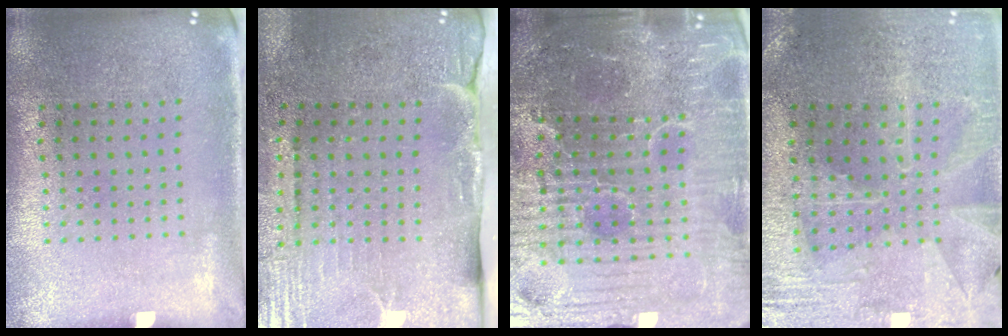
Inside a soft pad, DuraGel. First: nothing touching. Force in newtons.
{"total": 4.3, "press": 3.7, "slide": 2.2}
{"total": 7.3, "press": 6.5, "slide": 3.2}
{"total": 1.0, "press": 1.0, "slide": 0.3}